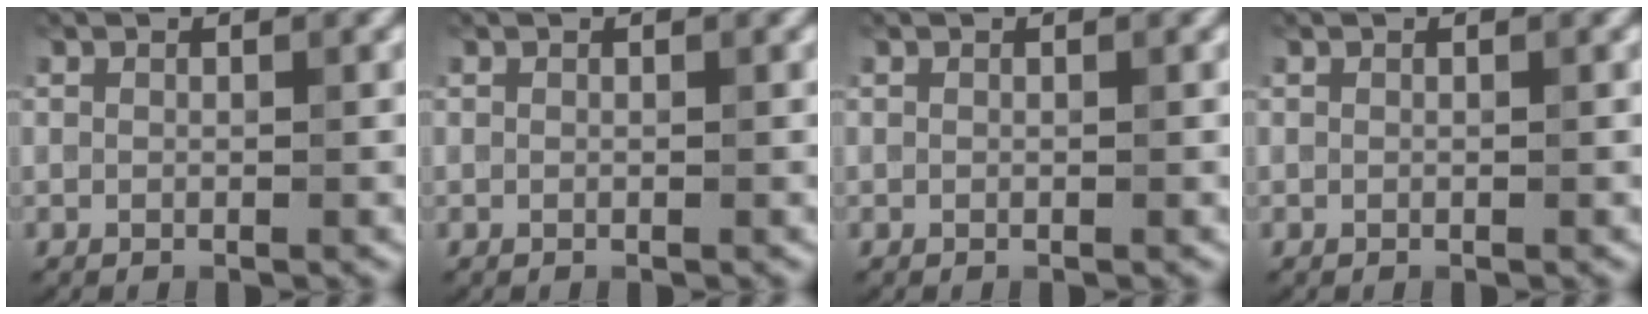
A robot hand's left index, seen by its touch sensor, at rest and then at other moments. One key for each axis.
{"total": 0.0}
{"total": 0.0}
{"total": 0.0}